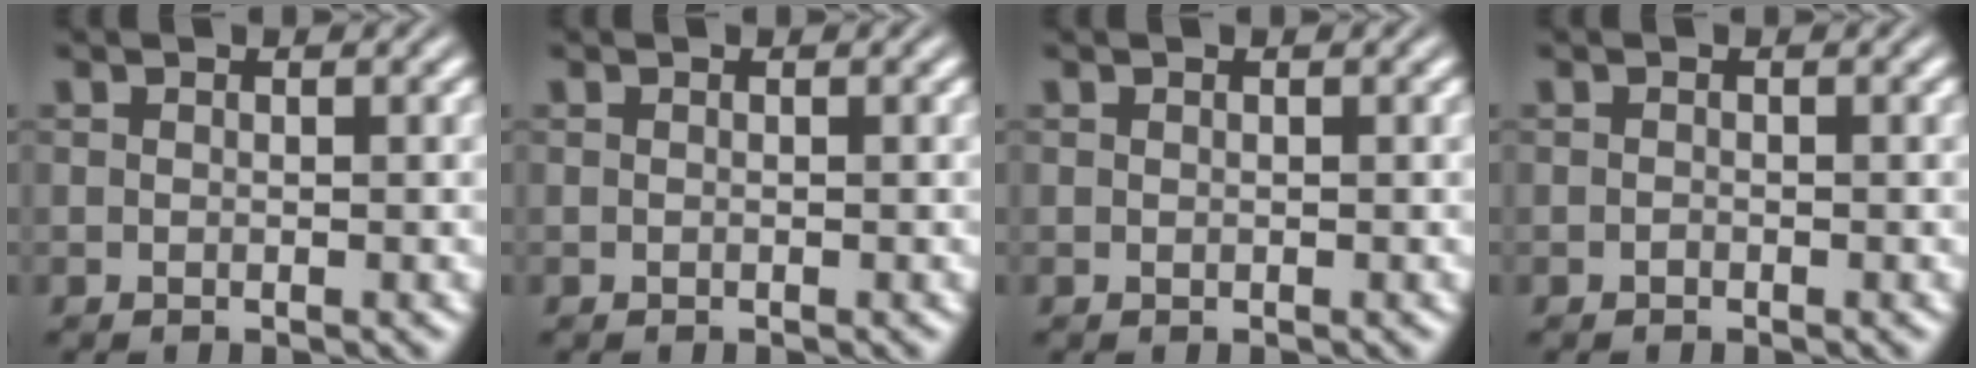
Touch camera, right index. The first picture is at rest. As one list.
[{"total": 0.0}, {"total": 0.0}, {"total": 0.8, "force": [-0.3, -0.7, -0.1], "torque": [0.005, -0.005, -0.003]}]